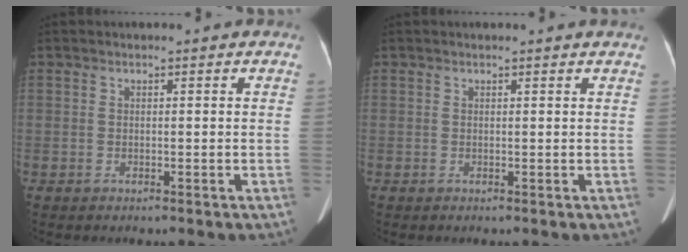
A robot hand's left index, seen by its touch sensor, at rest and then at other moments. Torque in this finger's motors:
{"motor_torque": [-0.01, -0.01, -0.06, 0.02]}